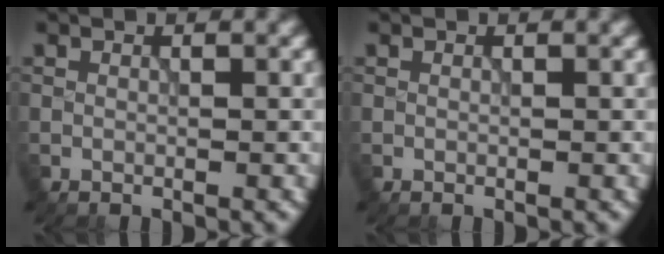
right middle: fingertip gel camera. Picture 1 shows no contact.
{"total": 0.0}